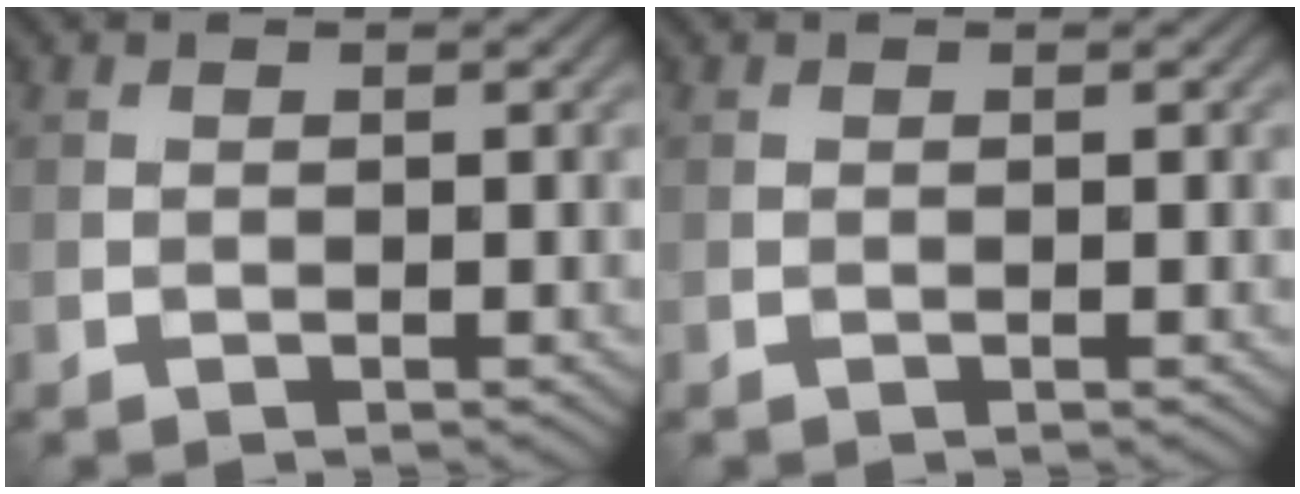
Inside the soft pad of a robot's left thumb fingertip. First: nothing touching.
{"total": 0.0}